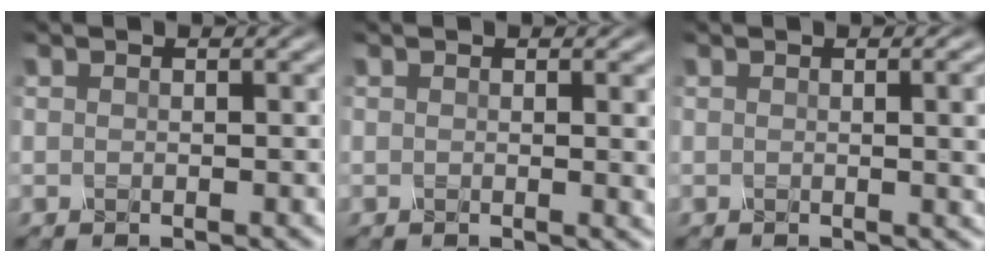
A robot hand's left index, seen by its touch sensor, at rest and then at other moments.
{"total": 1.8, "force": [0.3, 0.6, 1.7], "torque": [-0.013, 0.000, -0.001]}
{"total": 4.3, "force": [0.4, 1.6, 4.0], "torque": [-0.030, 0.008, 0.005]}